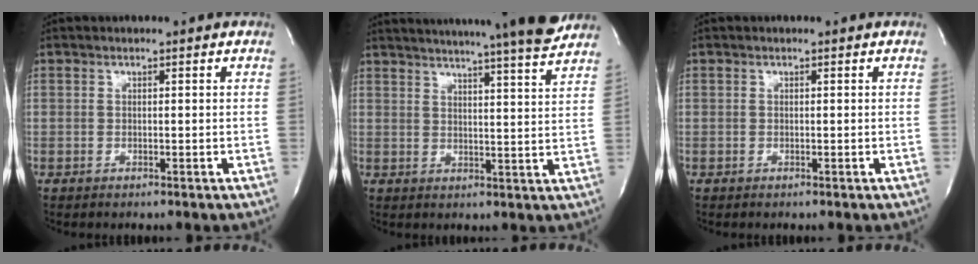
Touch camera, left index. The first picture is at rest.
{"total": 19.8, "force": [17.8, -0.3, 8.6], "torque": [-0.142, -0.028, 0.229]}
{"total": 0.0}